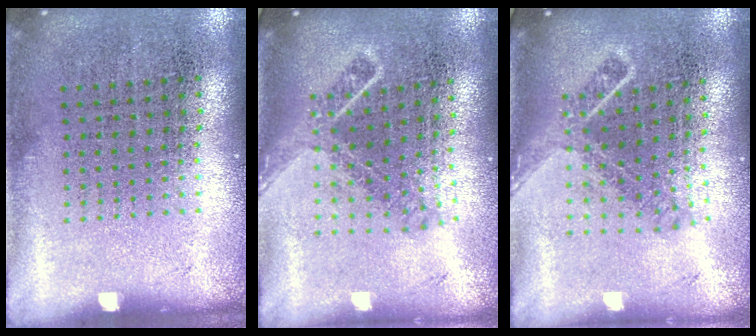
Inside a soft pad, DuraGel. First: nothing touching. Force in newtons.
{"total": 1.7, "press": 1.2, "slide": 1.2}
{"total": 1.7, "press": 1.2, "slide": 1.2}